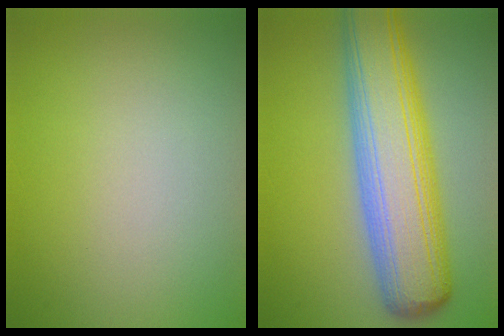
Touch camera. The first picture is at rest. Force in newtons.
{"total": 10.6, "press": 10.6, "slide": 0.3}